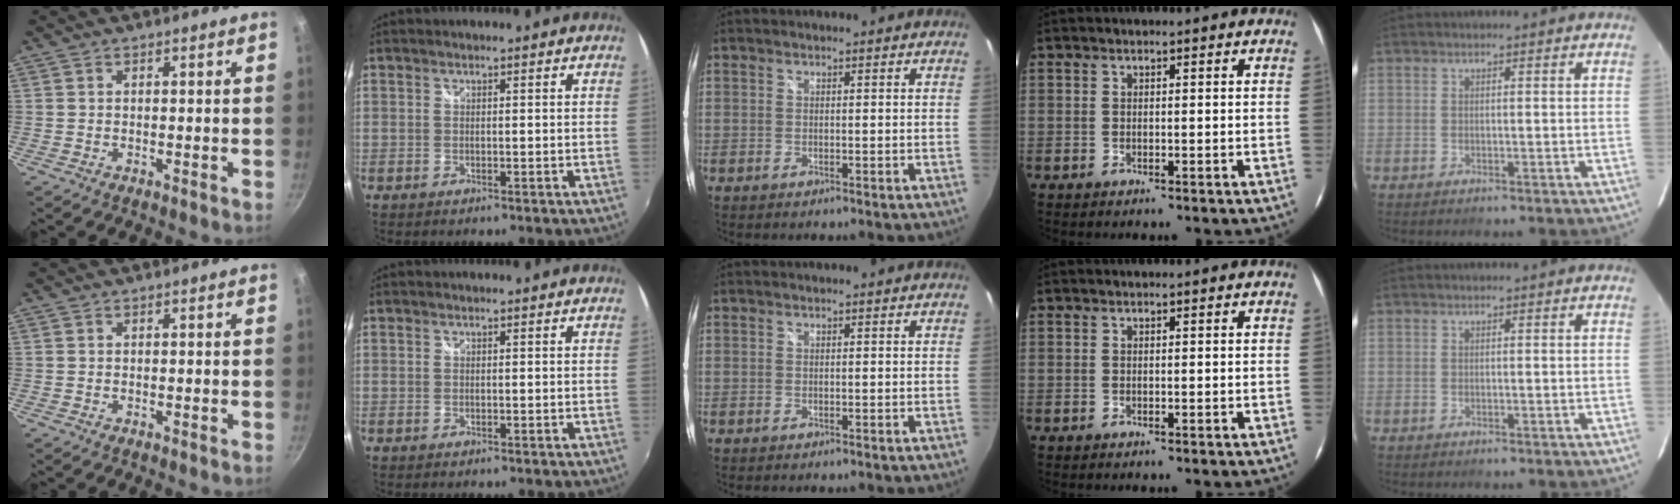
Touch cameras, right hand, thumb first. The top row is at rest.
{}